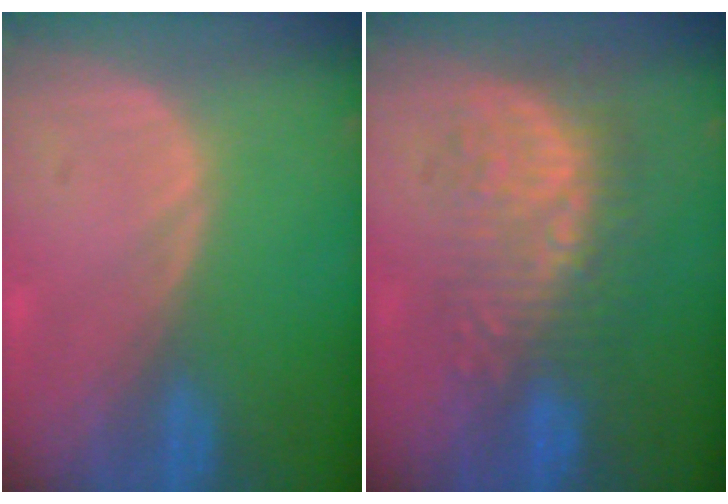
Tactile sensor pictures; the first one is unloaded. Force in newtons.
{"total": 8.9, "press": 8.5, "slide": 2.5}